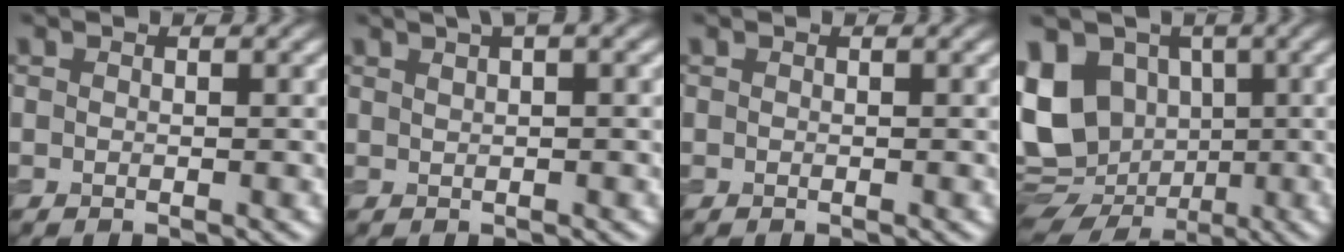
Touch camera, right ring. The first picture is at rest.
{"total": 2.4, "force": [1.6, 0.6, 1.7], "torque": [-0.020, -0.001, 0.024]}
{"total": 0.0}
{"total": 14.9, "force": [-1.6, 12.1, 8.5], "torque": [-0.187, 0.000, -0.034]}